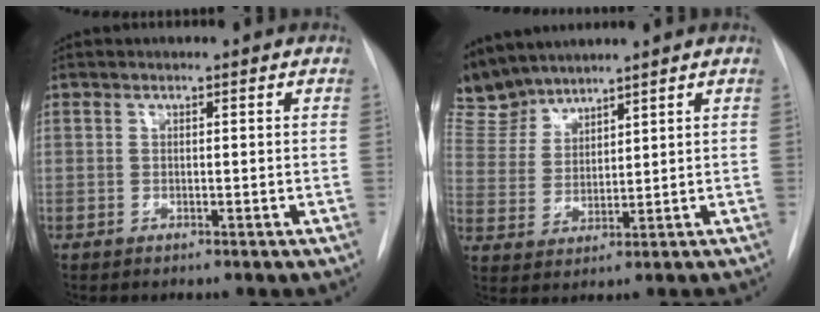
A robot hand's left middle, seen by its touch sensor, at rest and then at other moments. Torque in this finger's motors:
{"motor_torque": [1.08, -1.06, 0.26, -0.07]}